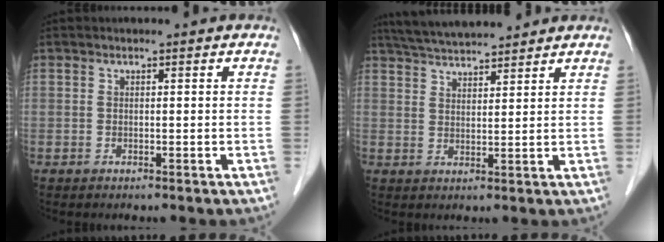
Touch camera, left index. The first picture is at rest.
{"total": 9.2, "force": [8.4, 0.9, 3.5], "torque": [-0.064, 0.026, 0.138]}